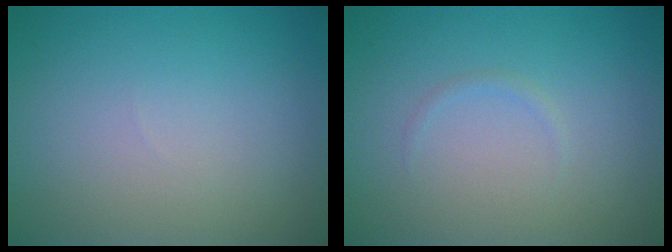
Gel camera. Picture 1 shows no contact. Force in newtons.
{"total": 0.5, "press": 0.5, "slide": 0.0}